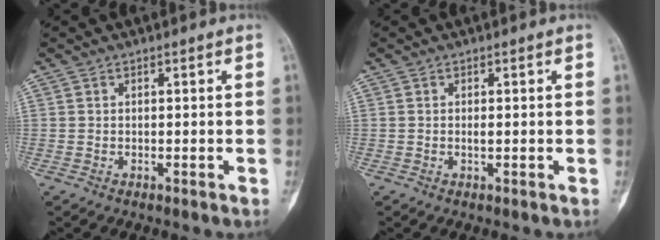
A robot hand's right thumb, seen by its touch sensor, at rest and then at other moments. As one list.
[{"total": 0.6, "force": [0.0, 0.1, 0.6], "torque": [-0.012, -0.001, -0.001]}]